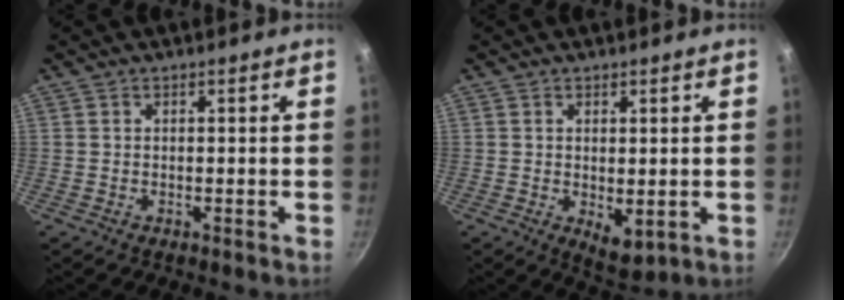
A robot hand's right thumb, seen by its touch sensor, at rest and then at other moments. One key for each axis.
{"total": 4.8, "fx": -0.2, "fy": 2.4, "fz": 4.2, "tx": -0.059, "ty": -0.016, "tz": 0.005}